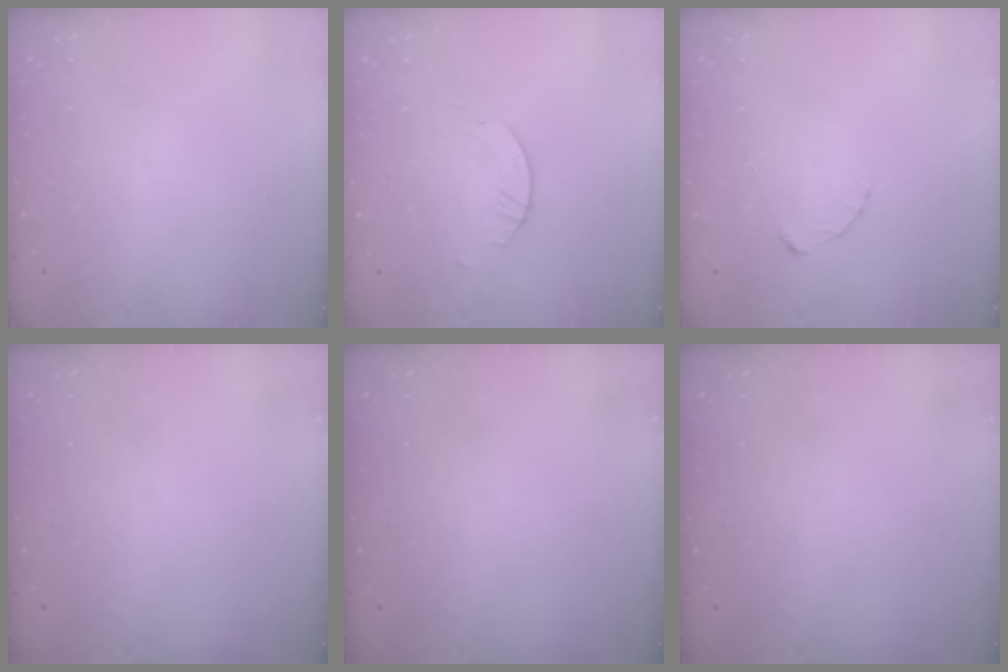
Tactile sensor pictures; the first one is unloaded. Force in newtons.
{"total": 2.1, "press": 2.1, "slide": 0.1}
{"total": 2.4, "press": 2.4, "slide": 0.2}
{"total": 0.0}
{"total": 0.0}
{"total": 0.0}